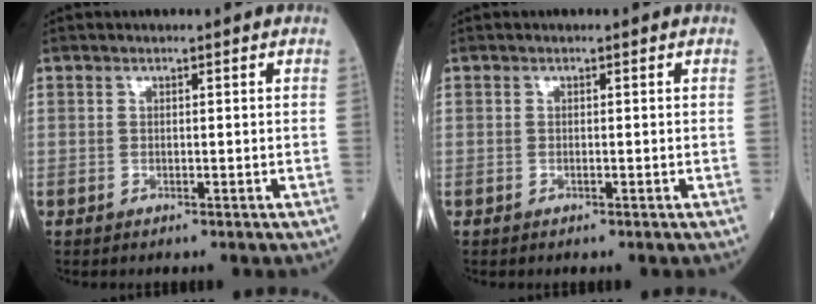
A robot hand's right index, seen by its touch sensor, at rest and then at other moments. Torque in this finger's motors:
{"motor_torque": [-0.08, 0.02, -0.04, -0.01]}